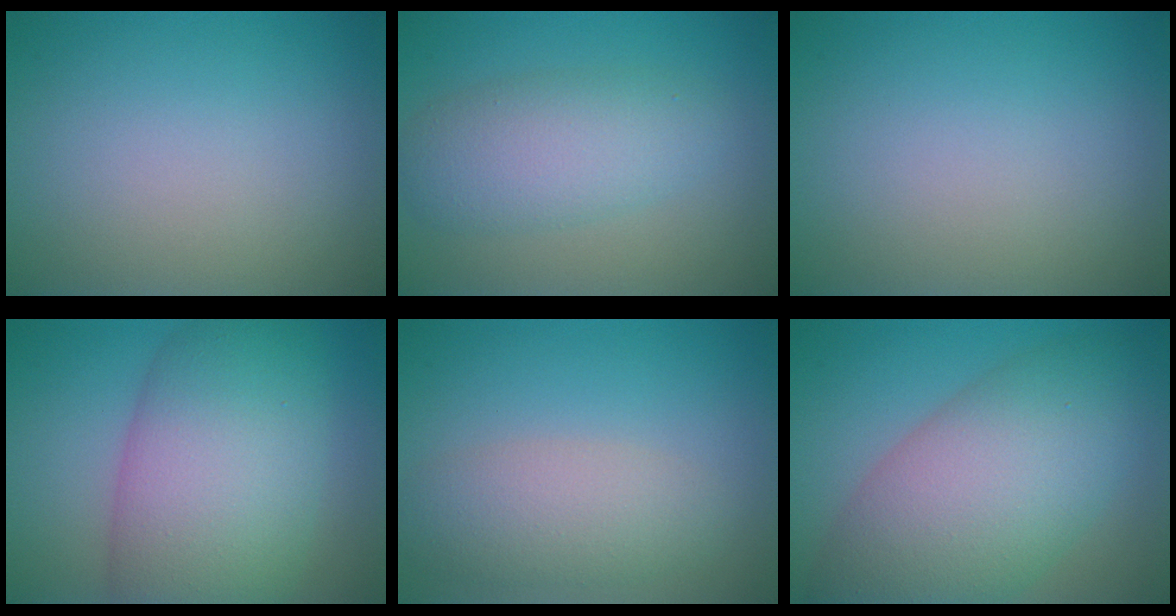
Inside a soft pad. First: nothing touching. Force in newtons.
{"total": 4.8, "press": 4.8, "slide": 0.2}
{"total": 0.0}
{"total": 11.4, "press": 11.4, "slide": 0.5}
{"total": 4.0, "press": 4.0, "slide": 0.2}
{"total": 10.1, "press": 10.1, "slide": 0.2}